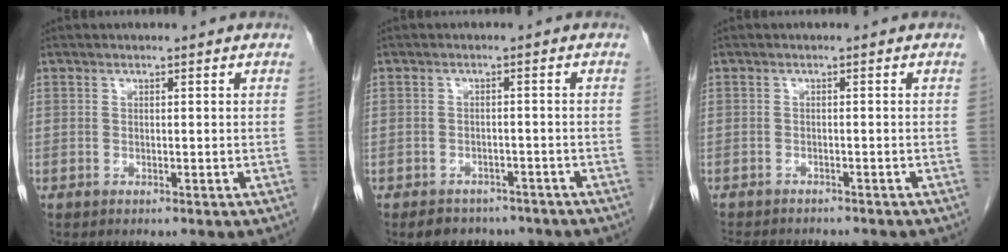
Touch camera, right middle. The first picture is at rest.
{"total": 5.9, "force": [-4.9, 3.1, 1.3], "torque": [-0.017, 0.007, -0.060]}
{"total": 8.6, "force": [-7.7, 2.3, 3.1], "torque": [-0.054, -0.006, -0.103]}